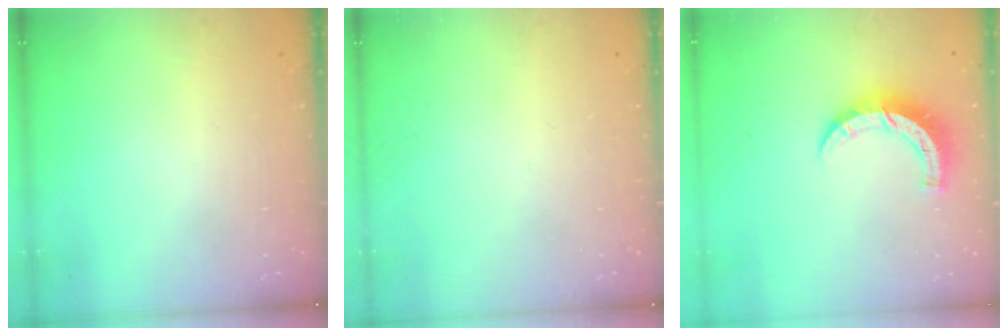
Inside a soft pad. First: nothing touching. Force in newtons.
{"total": 0.0}
{"total": 7.7, "press": 7.7, "slide": 0.5}